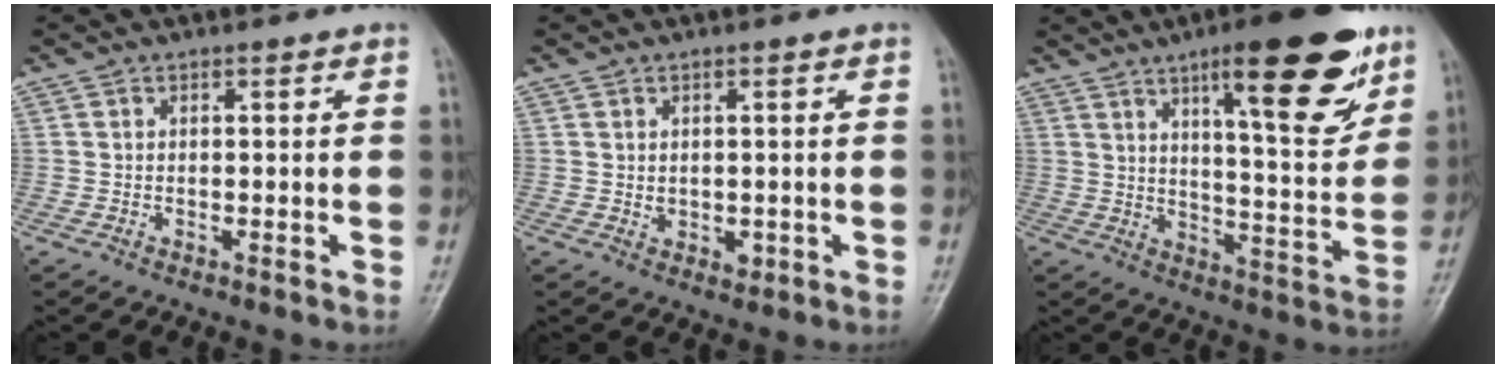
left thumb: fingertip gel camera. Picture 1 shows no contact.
{"total": 2.4, "force": [-0.1, 1.8, 1.5], "torque": [-0.017, -0.003, 0.006]}
{"total": 18.5, "force": [10.5, 4.9, 14.4], "torque": [-0.172, -0.053, 0.156]}